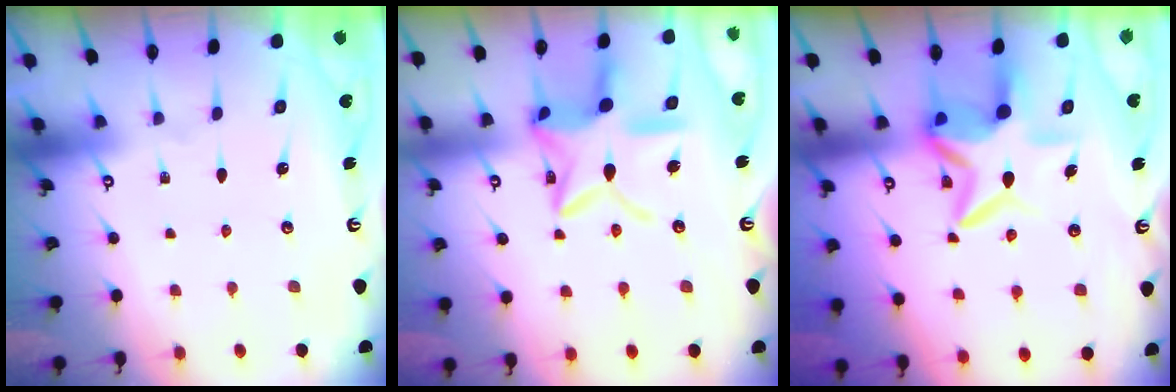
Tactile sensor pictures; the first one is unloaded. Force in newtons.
{"total": 15.4, "press": 15.4, "slide": 1.3}
{"total": 9.7, "press": 9.7, "slide": 1.1}